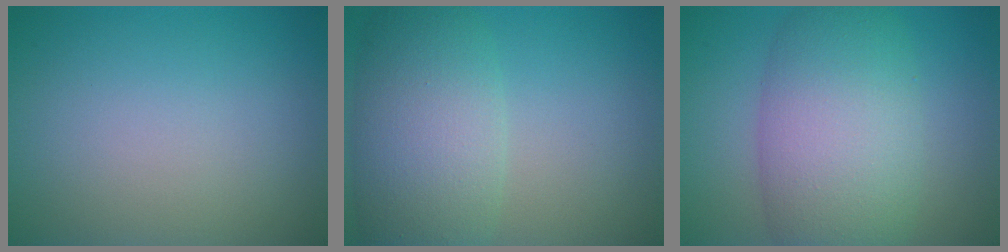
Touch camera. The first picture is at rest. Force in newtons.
{"total": 7.7, "press": 7.7, "slide": 0.2}
{"total": 9.2, "press": 9.2, "slide": 0.2}